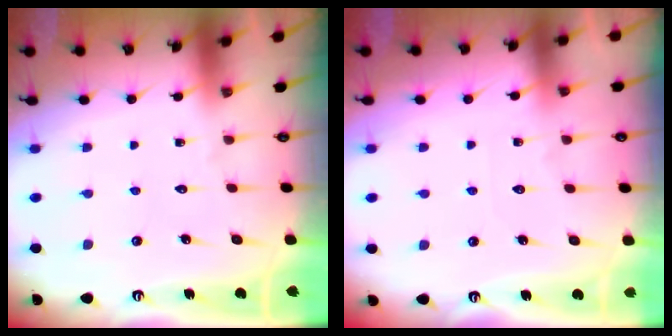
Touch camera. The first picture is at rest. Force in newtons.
{"total": 5.3, "press": 5.2, "slide": 0.7}